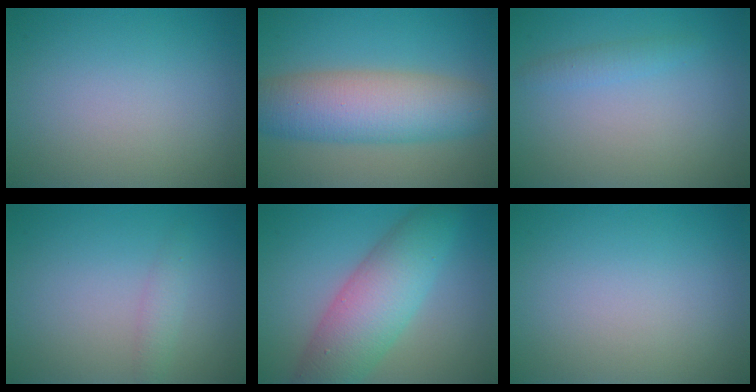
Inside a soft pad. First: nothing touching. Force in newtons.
{"total": 7.8, "press": 7.8, "slide": 0.3}
{"total": 1.2, "press": 1.2, "slide": 0.1}
{"total": 1.3, "press": 1.3, "slide": 0.0}
{"total": 7.3, "press": 7.3, "slide": 0.2}
{"total": 0.0}